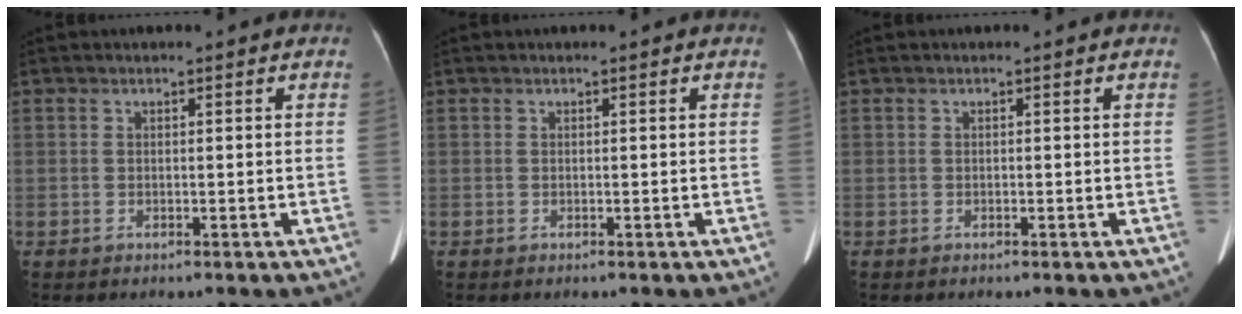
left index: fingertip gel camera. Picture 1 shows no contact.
{"total": 0.0}
{"total": 0.0}